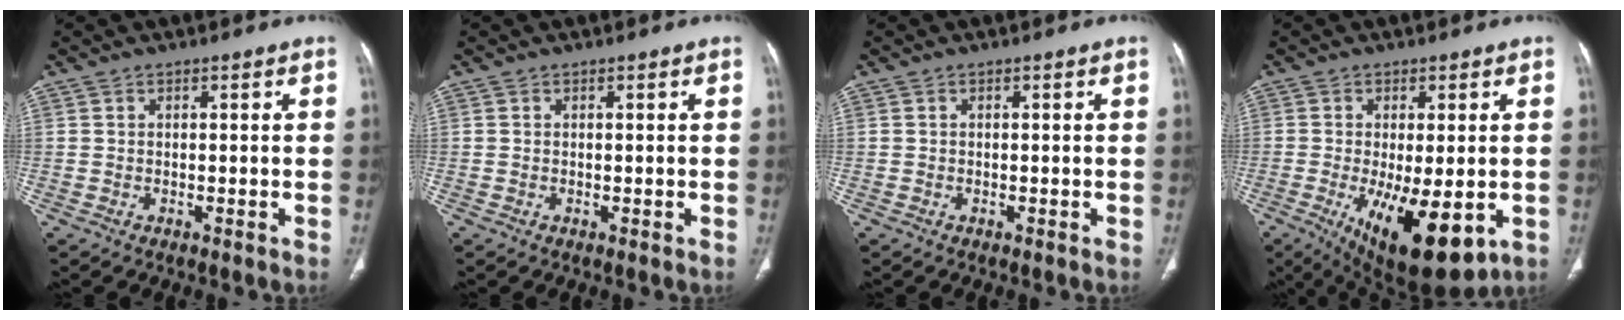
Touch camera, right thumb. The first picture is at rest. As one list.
[{"total": 0.0}, {"total": 0.0}, {"total": 15.6, "force": [-4.8, 6.1, 13.6], "torque": [-0.203, -0.022, -0.053]}]